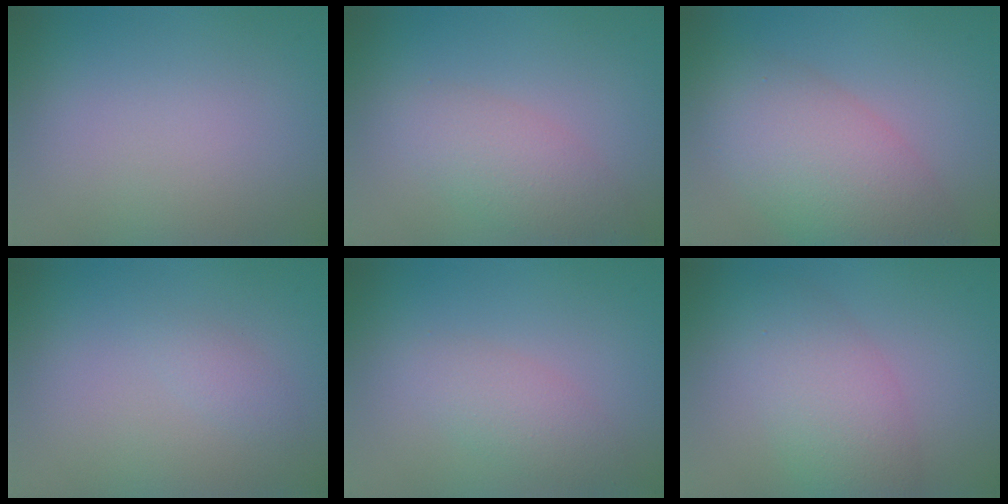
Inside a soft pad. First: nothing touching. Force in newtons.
{"total": 3.3, "press": 3.3, "slide": 0.1}
{"total": 6.9, "press": 6.9, "slide": 0.5}
{"total": 1.0, "press": 1.0, "slide": 0.1}
{"total": 2.3, "press": 2.3, "slide": 0.1}
{"total": 4.6, "press": 4.6, "slide": 0.2}